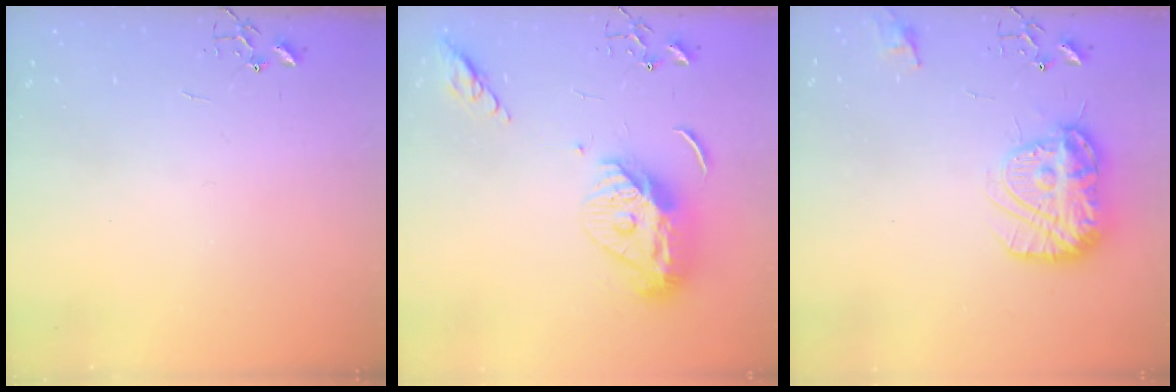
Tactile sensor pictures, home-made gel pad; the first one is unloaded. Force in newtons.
{"total": 12.7, "press": 12.7, "slide": 0.9}
{"total": 15.6, "press": 15.5, "slide": 1.6}